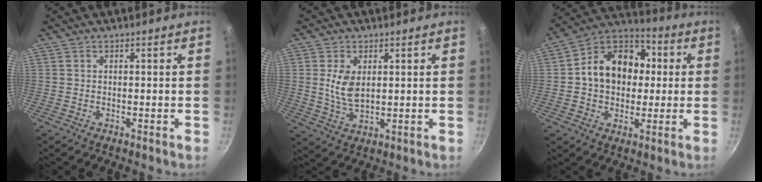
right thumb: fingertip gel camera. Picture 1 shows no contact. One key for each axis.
{"total": 6.2, "fx": 1.4, "fy": 3.4, "fz": 4.9, "tx": -0.094, "ty": -0.015, "tz": 0.030}
{"total": 16.0, "fx": 1.3, "fy": 12.5, "fz": 10.0, "tx": -0.126, "ty": 0.030, "tz": 0.002}